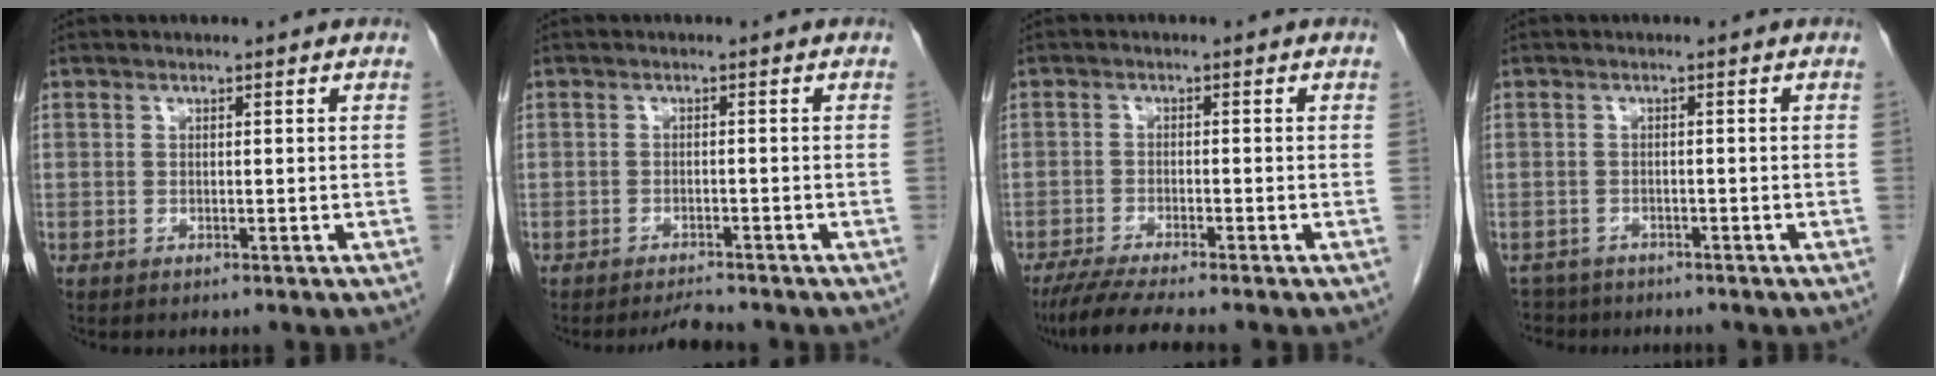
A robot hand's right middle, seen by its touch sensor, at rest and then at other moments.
{"total": 2.1, "force": [-2.1, -0.2, 0.3], "torque": [-0.012, -0.013, -0.031]}
{"total": 6.4, "force": [-5.4, -0.6, 3.4], "torque": [-0.052, -0.021, -0.092]}
{"total": 4.0, "force": [-3.5, 1.9, -0.5], "torque": [0.009, -0.004, -0.062]}